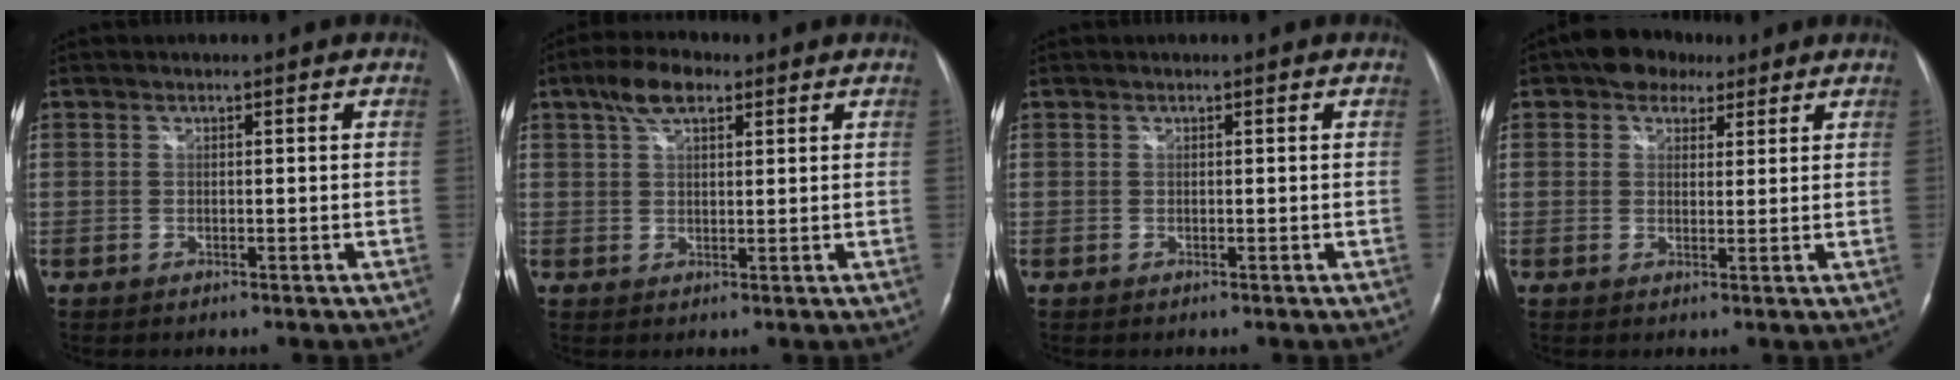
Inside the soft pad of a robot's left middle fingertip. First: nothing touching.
{"total": 5.5, "force": [3.2, 2.4, 3.8], "torque": [-0.077, 0.018, 0.059]}
{"total": 0.0}
{"total": 5.3, "force": [3.5, 3.4, 2.1], "torque": [-0.033, 0.019, 0.057]}